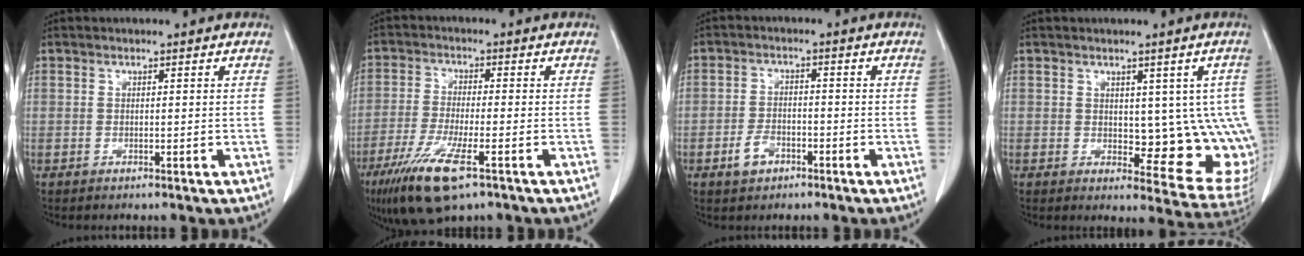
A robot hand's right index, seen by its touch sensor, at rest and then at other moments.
{"total": 10.5, "force": [-6.0, 1.7, 8.4], "torque": [-0.168, -0.028, -0.104]}
{"total": 3.8, "force": [-2.1, 2.4, 2.1], "torque": [-0.038, 0.004, -0.034]}
{"total": 10.5, "force": [0.7, 5.3, 9.1], "torque": [-0.081, -0.005, 0.018]}